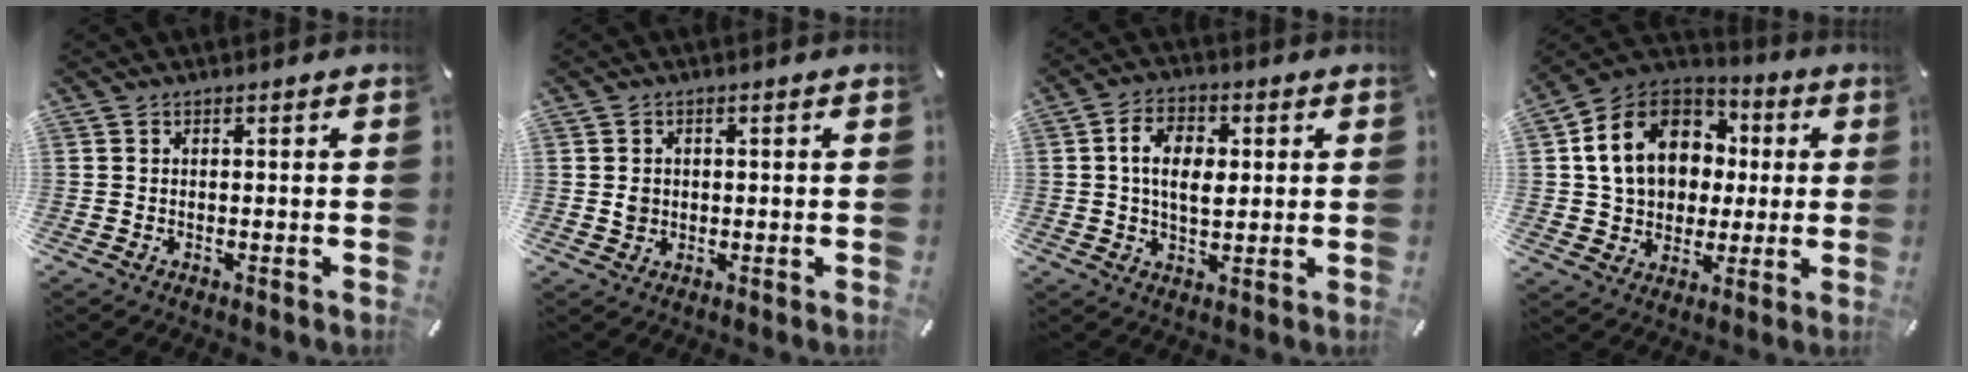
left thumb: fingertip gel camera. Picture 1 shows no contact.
{"total": 1.9, "force": [0.1, 1.8, 0.6], "torque": [-0.006, 0.004, -0.002]}
{"total": 8.9, "force": [1.4, 5.7, 6.6], "torque": [-0.125, 0.011, 0.022]}
{"total": 16.8, "force": [2.8, 13.9, 9.1], "torque": [-0.187, 0.005, 0.054]}